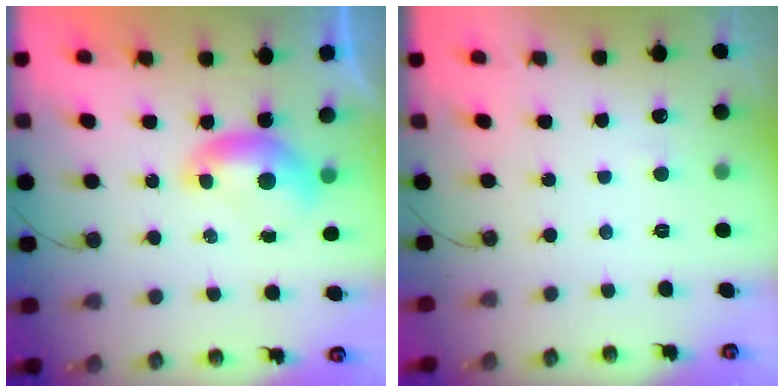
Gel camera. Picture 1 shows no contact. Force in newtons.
{"total": 2.6, "press": 2.5, "slide": 0.4}